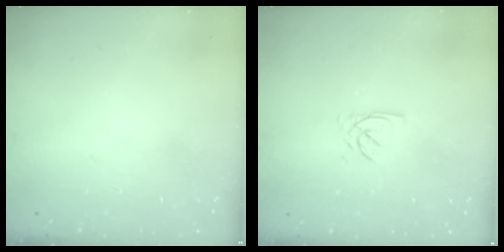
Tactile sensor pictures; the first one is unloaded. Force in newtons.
{"total": 2.3, "press": 2.3, "slide": 0.3}